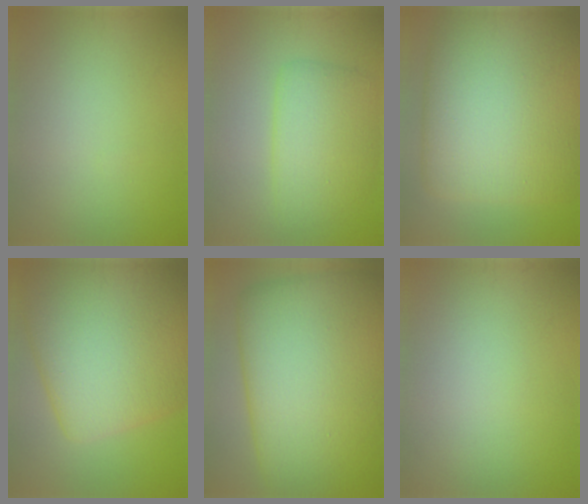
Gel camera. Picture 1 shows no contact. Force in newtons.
{"total": 4.9, "press": 4.9, "slide": 0.1}
{"total": 16.5, "press": 16.5, "slide": 0.4}
{"total": 12.9, "press": 12.9, "slide": 0.4}
{"total": 16.9, "press": 16.9, "slide": 0.5}
{"total": 0.0}